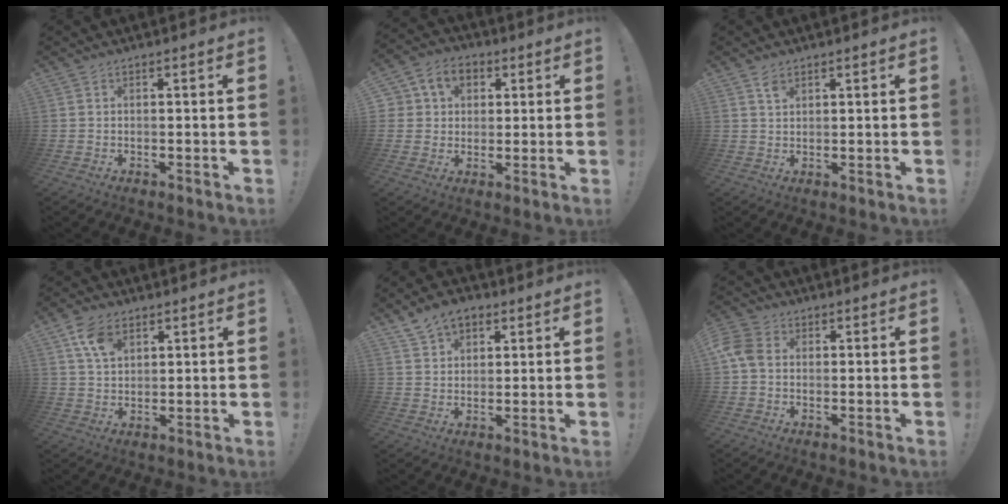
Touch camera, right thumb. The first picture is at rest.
{"total": 8.2, "force": [2.4, 7.2, 3.2], "torque": [-0.051, -0.004, 0.050]}
{"total": 2.2, "force": [1.5, 1.3, 1.0], "torque": [-0.016, -0.006, 0.027]}
{"total": 7.7, "force": [4.0, 4.9, 4.3], "torque": [-0.078, -0.008, 0.077]}
{"total": 7.8, "force": [5.0, 5.1, 3.2], "torque": [-0.051, -0.016, 0.096]}
{"total": 6.9, "force": [0.6, 5.2, 4.5], "torque": [-0.093, 0.007, 0.013]}